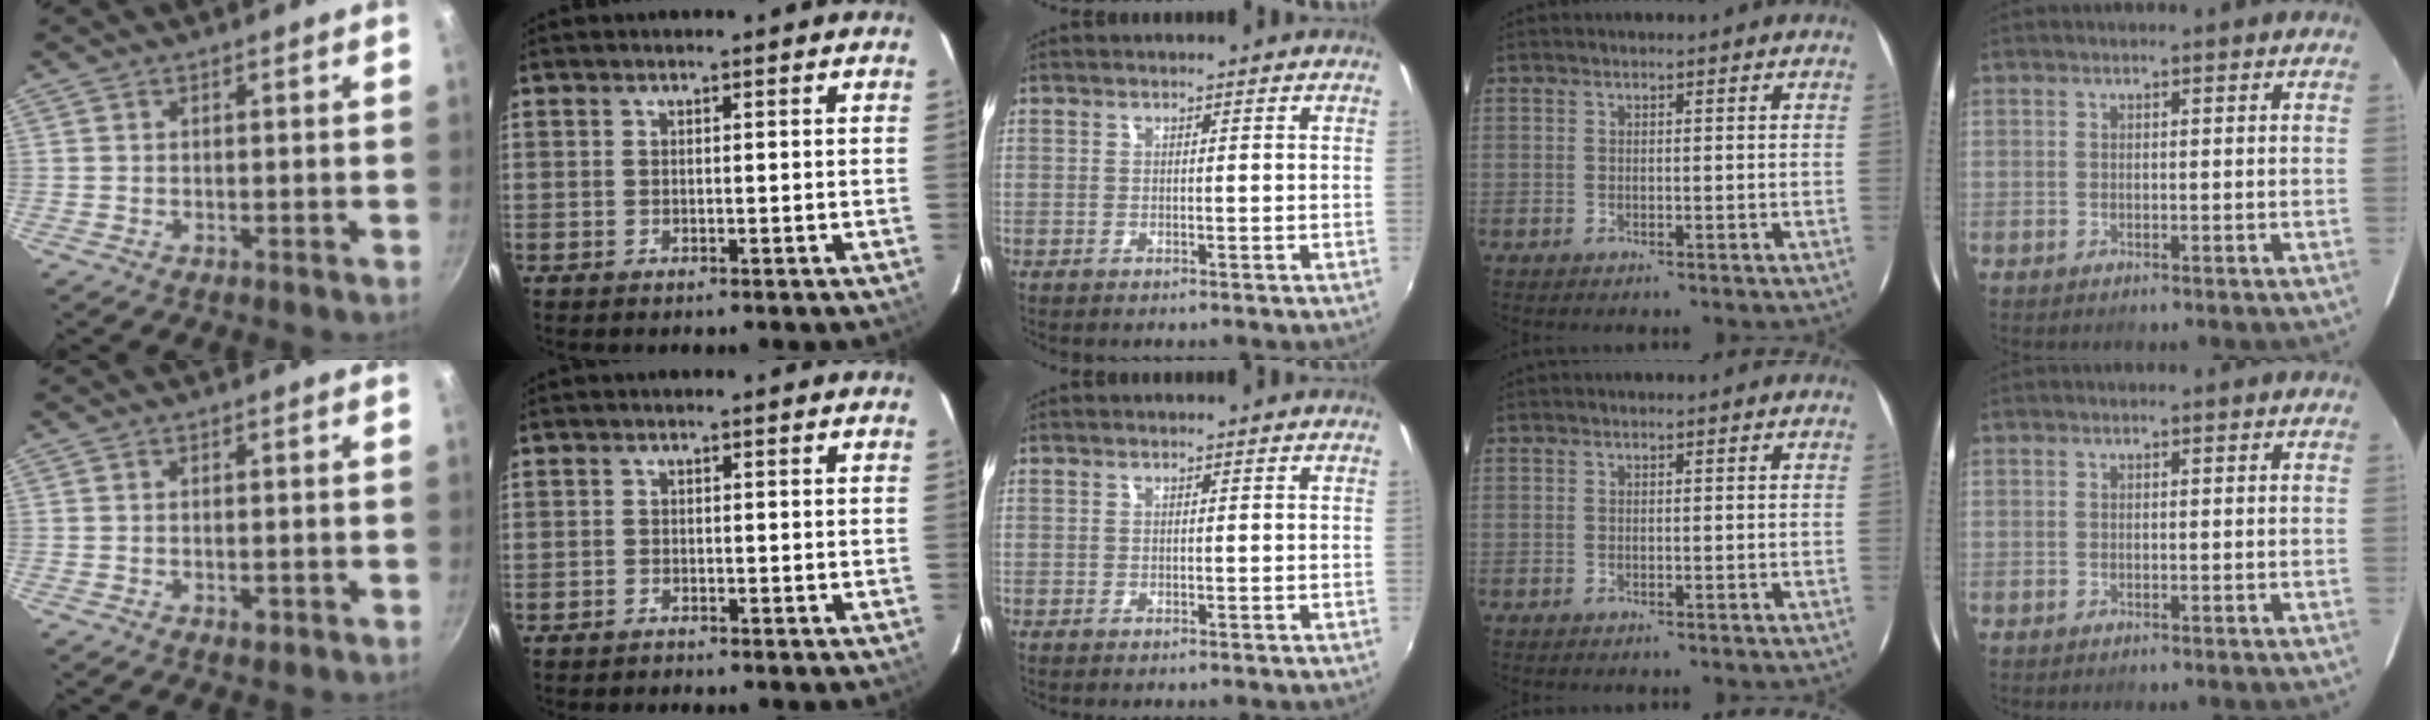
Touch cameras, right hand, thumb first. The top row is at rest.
{"thumb": {"total": 1.9, "force": [-0.7, 1.0, 1.4], "torque": [-0.022, 0.000, -0.010]}, "index": {"total": 0.9, "force": [-0.8, 0.3, -0.2], "torque": [0.002, 0.004, -0.016]}}